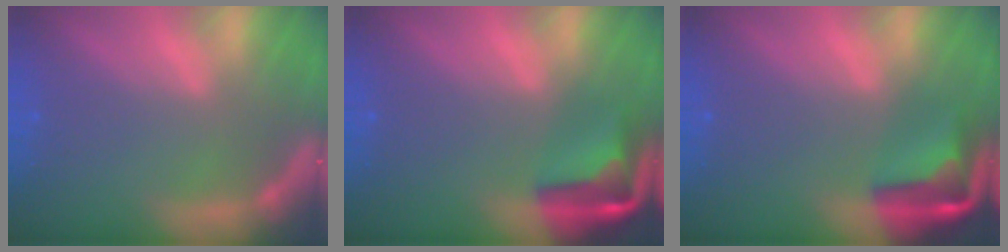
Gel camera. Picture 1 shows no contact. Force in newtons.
{"total": 7.4}
{"total": 7.4}